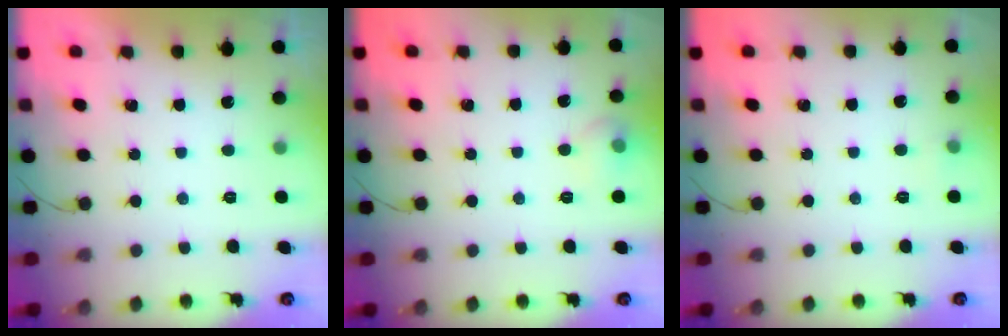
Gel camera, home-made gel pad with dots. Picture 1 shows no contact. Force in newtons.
{"total": 7.0, "press": 6.8, "slide": 1.9}
{"total": 3.7, "press": 3.6, "slide": 1.0}